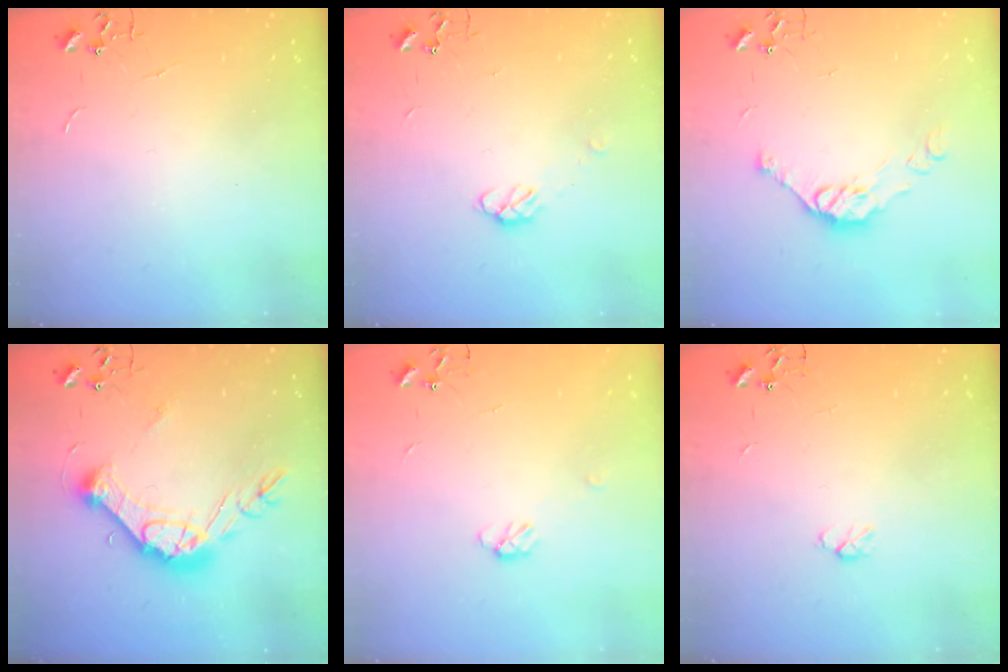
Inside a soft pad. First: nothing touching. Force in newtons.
{"total": 6.2, "press": 6.2, "slide": 0.8}
{"total": 10.5, "press": 10.4, "slide": 0.6}
{"total": 17.8, "press": 17.8, "slide": 1.4}
{"total": 3.9, "press": 3.9, "slide": 0.4}
{"total": 3.7, "press": 3.7, "slide": 0.7}